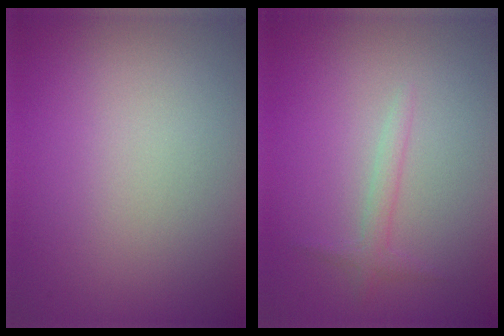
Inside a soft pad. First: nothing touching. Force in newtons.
{"total": 1.3, "press": 1.3, "slide": 0.0}